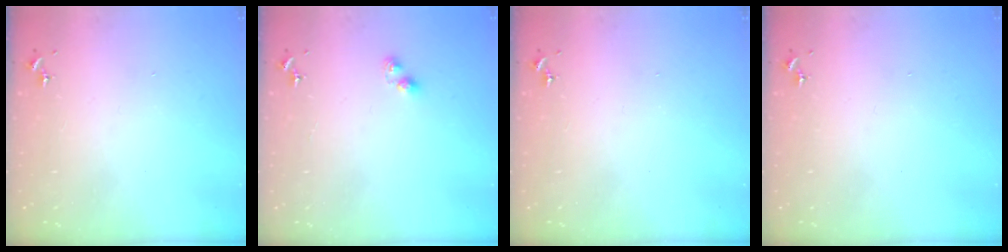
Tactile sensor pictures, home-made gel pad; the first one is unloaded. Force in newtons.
{"total": 2.8, "press": 2.8, "slide": 0.5}
{"total": 0.0}
{"total": 0.0}